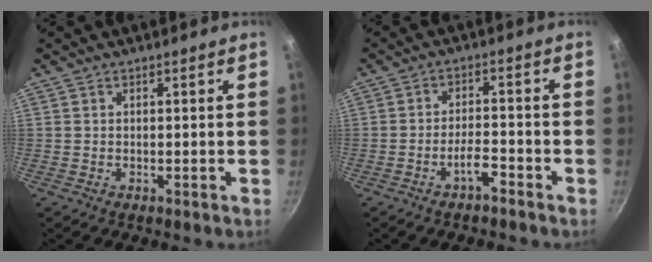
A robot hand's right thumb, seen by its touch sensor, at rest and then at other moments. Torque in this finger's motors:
{"motor_torque": [-0.11, 0.15, -0.10, 0.15, -0.02]}